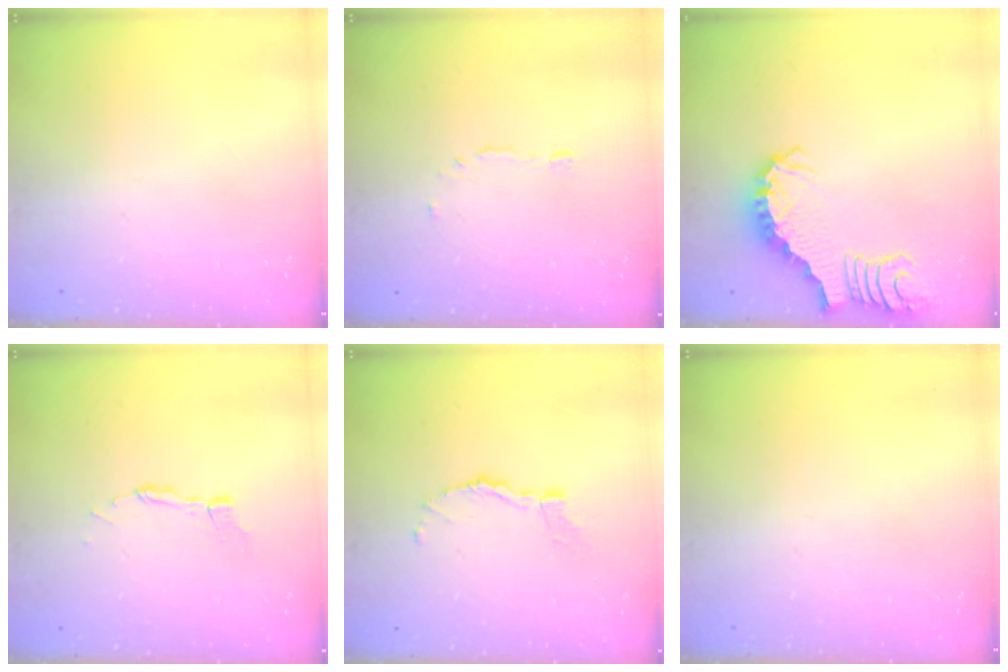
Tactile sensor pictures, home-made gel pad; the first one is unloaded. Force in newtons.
{"total": 3.1, "press": 3.1, "slide": 0.3}
{"total": 3.0, "press": 2.9, "slide": 0.5}
{"total": 3.9, "press": 3.9, "slide": 0.2}
{"total": 7.1, "press": 7.1, "slide": 0.7}
{"total": 0.0}